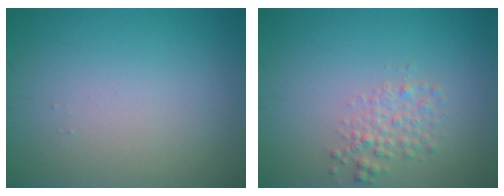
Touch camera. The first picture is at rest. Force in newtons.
{"total": 2.0, "press": 2.0, "slide": 0.1}